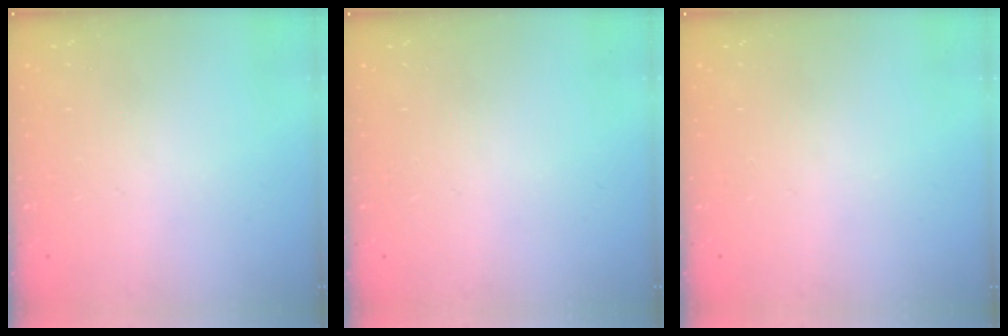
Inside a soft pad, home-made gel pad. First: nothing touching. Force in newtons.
{"total": 0.0}
{"total": 0.0}